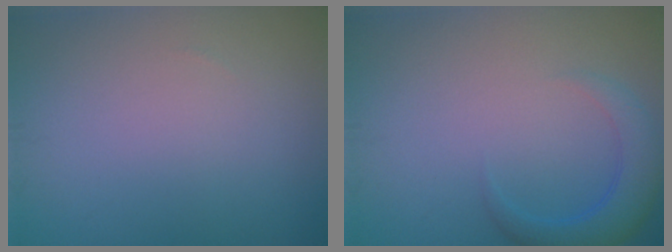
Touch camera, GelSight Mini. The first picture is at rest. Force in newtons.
{"total": 3.3, "press": 3.3, "slide": 0.3}